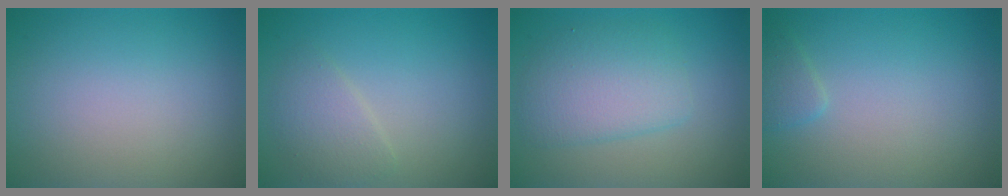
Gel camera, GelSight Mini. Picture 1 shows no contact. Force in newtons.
{"total": 2.2, "press": 2.2, "slide": 0.1}
{"total": 4.2, "press": 4.2, "slide": 0.0}
{"total": 1.1, "press": 1.1, "slide": 0.1}